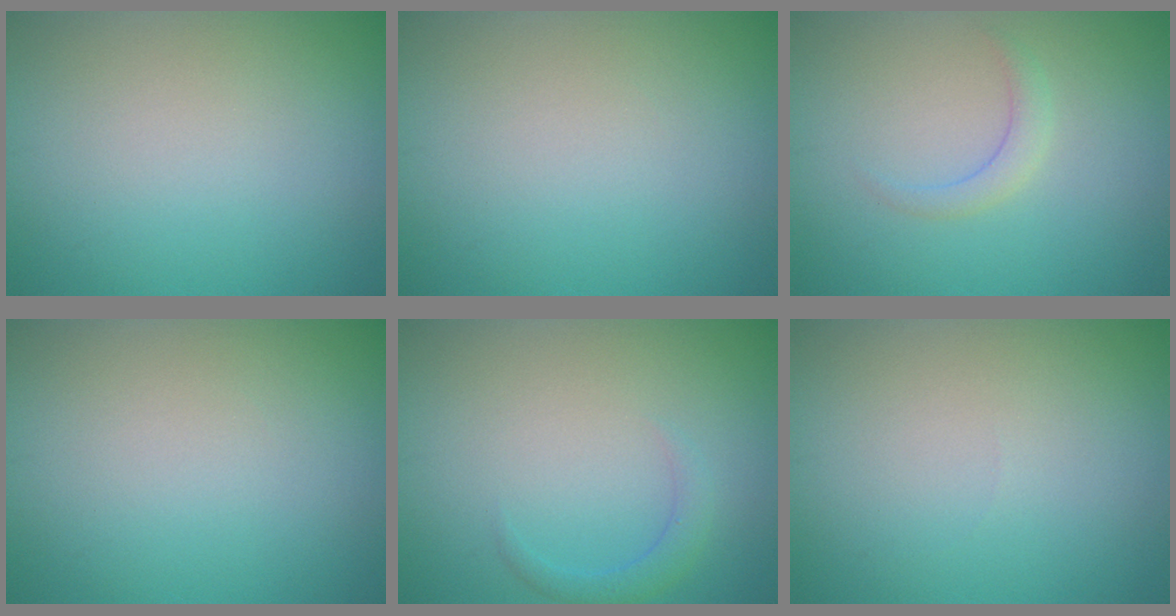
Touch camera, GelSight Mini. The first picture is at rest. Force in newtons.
{"total": 0.0}
{"total": 1.4, "press": 1.4, "slide": 0.0}
{"total": 0.0}
{"total": 1.5, "press": 1.5, "slide": 0.1}
{"total": 0.0}